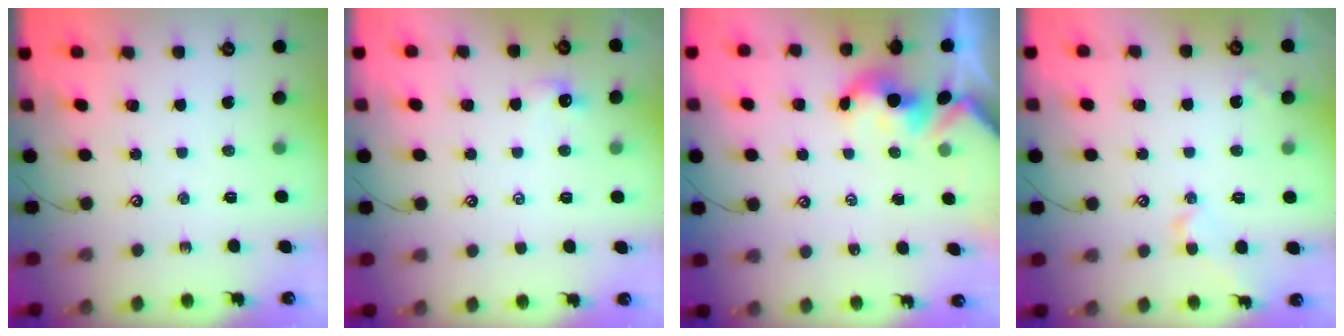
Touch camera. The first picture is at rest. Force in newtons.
{"total": 0.9, "press": 0.8, "slide": 0.4}
{"total": 1.5, "press": 1.5, "slide": 0.3}
{"total": 1.9, "press": 1.8, "slide": 0.7}